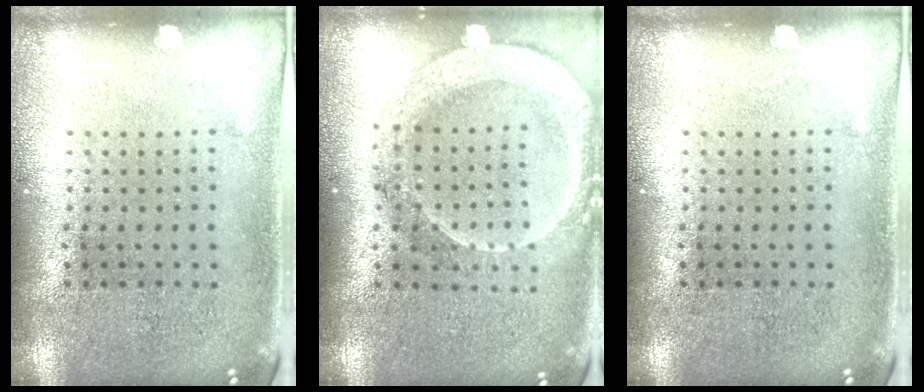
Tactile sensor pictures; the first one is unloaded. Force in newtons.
{"total": 2.1, "press": 1.9, "slide": 0.9}
{"total": 0.0}